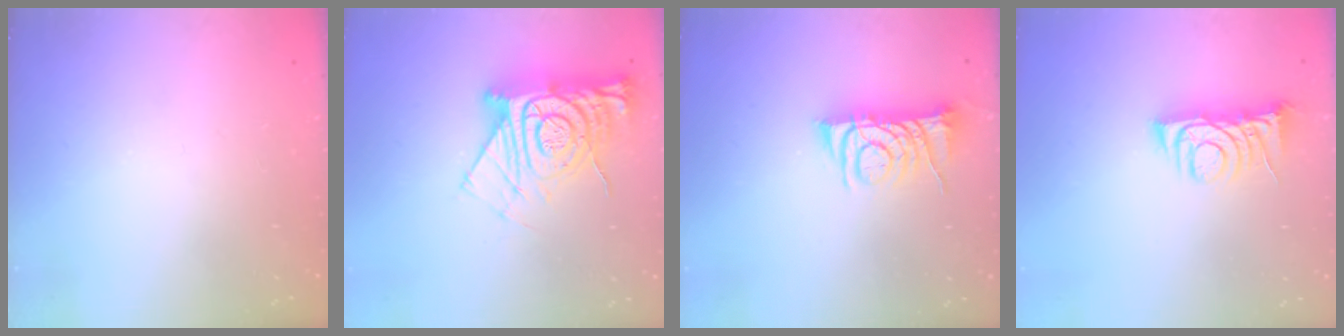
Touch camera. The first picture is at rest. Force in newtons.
{"total": 17.8, "press": 17.7, "slide": 1.6}
{"total": 8.3, "press": 8.3, "slide": 0.4}
{"total": 7.1, "press": 7.0, "slide": 1.0}